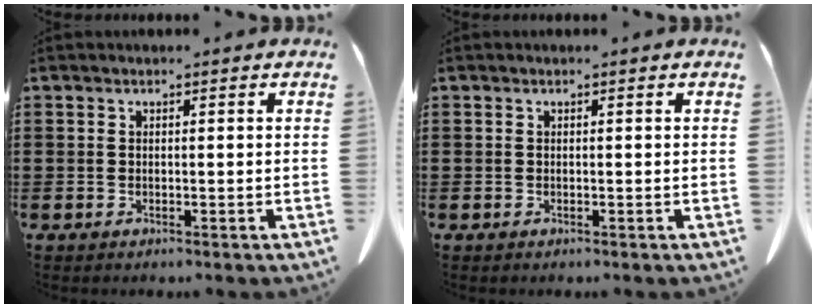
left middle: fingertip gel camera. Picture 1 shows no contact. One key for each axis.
{"total": 0.0}